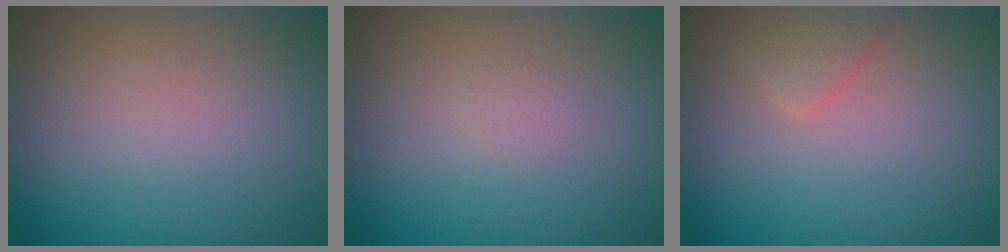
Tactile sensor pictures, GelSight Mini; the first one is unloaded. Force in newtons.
{"total": 0.6, "press": 0.6, "slide": 0.0}
{"total": 1.2, "press": 1.2, "slide": 0.1}